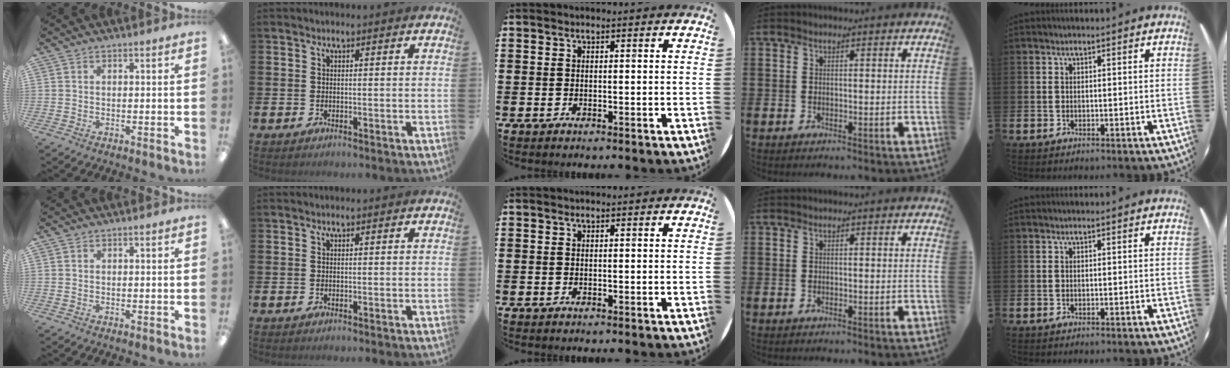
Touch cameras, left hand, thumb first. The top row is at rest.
{}